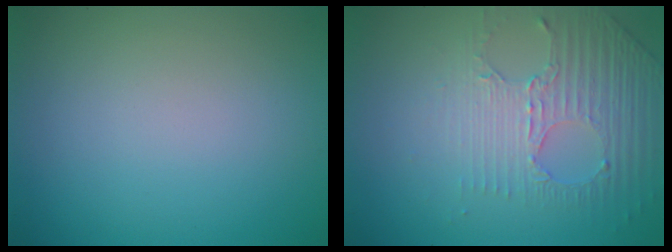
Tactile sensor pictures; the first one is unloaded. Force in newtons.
{"total": 4.6, "press": 3.0, "slide": 3.4}